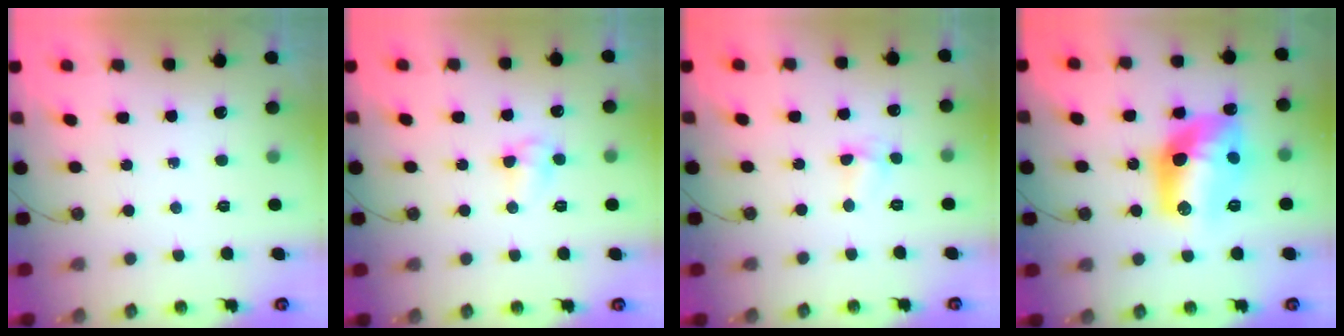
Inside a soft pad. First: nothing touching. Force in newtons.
{"total": 6.1, "press": 4.9, "slide": 3.7}
{"total": 3.9, "press": 3.8, "slide": 0.4}
{"total": 15.1, "press": 15.1, "slide": 0.8}